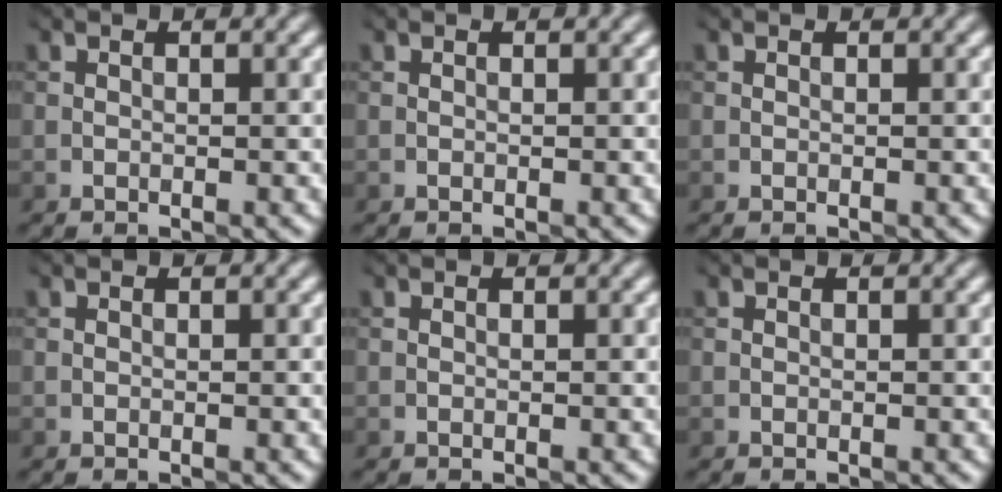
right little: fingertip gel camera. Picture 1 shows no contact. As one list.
[{"total": 0.0}, {"total": 0.0}, {"total": 0.0}, {"total": 0.0}, {"total": 0.0}]